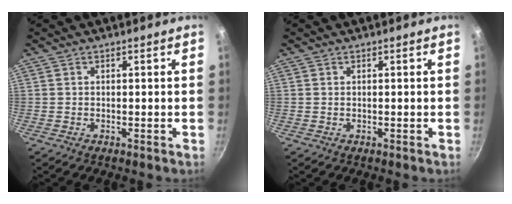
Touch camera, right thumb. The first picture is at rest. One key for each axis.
{"total": 0.0}